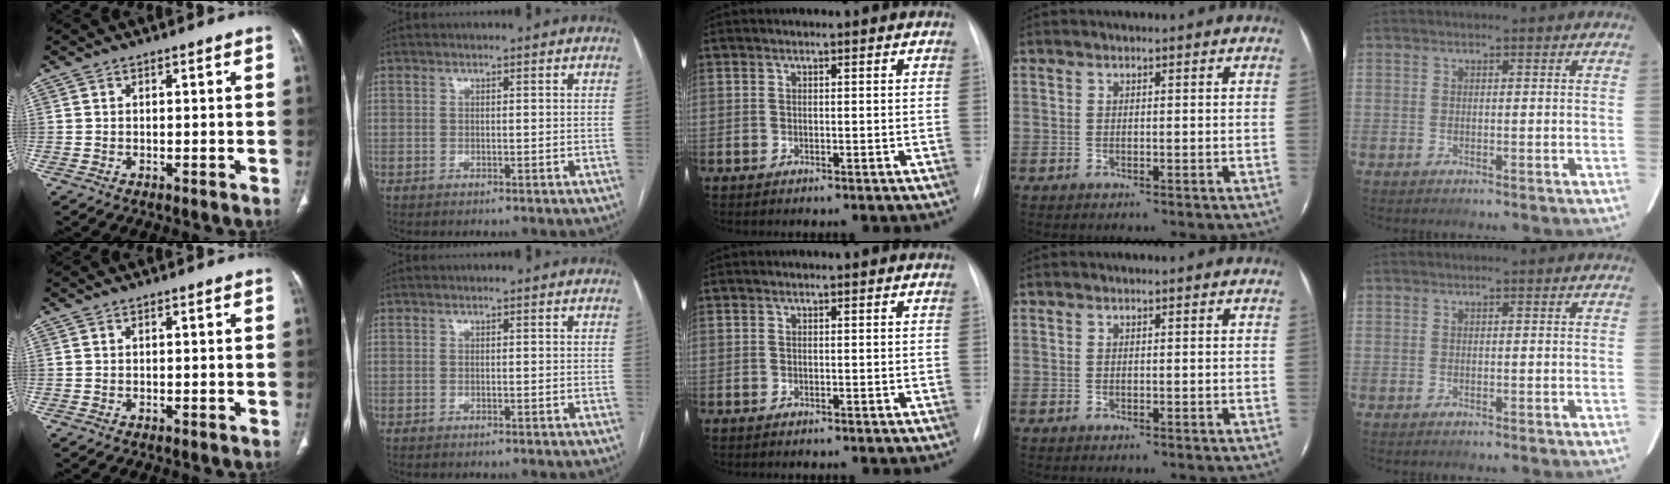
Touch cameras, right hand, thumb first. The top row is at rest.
{}